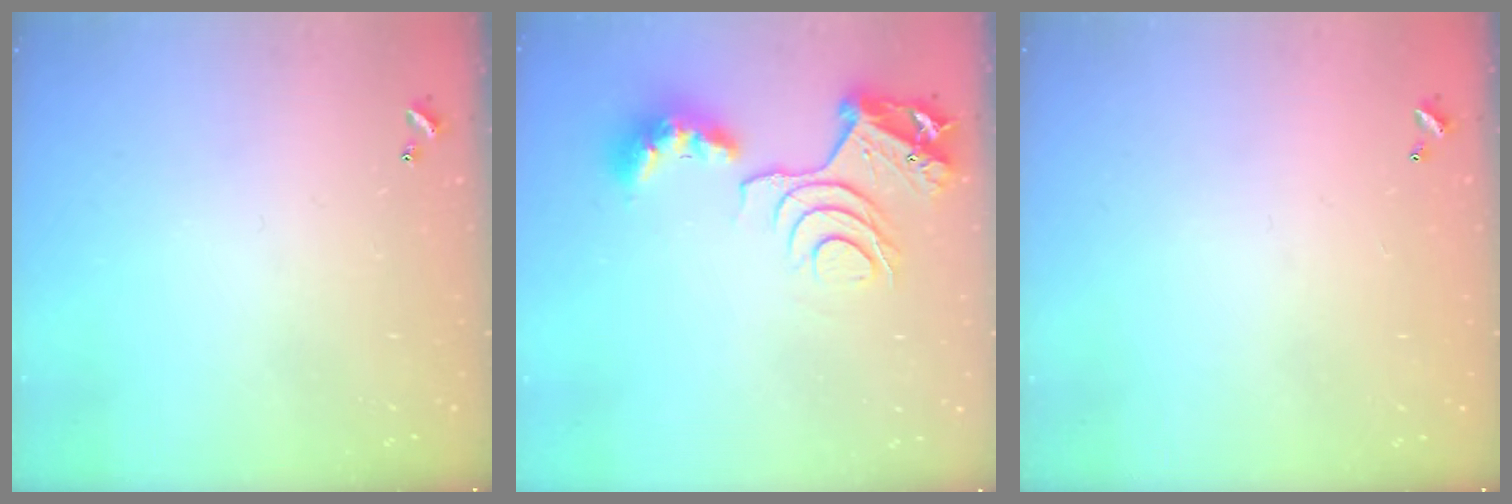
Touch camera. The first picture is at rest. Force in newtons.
{"total": 12.1, "press": 12.0, "slide": 1.4}
{"total": 2.8, "press": 2.8, "slide": 0.1}